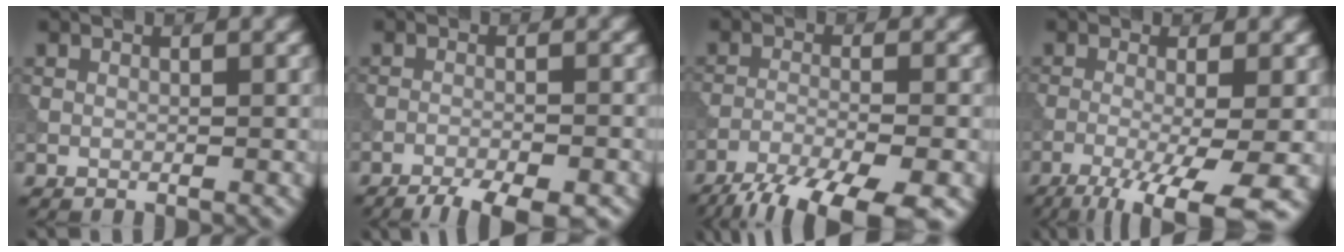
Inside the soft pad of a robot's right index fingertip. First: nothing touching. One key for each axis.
{"total": 8.0, "fx": -6.8, "fy": 1.9, "fz": 3.9, "tx": -0.056, "ty": -0.014, "tz": -0.092}
{"total": 11.0, "fx": -8.9, "fy": 2.5, "fz": 6.0, "tx": -0.111, "ty": -0.034, "tz": -0.138}
{"total": 9.0, "fx": -4.5, "fy": 2.3, "fz": 7.5, "tx": -0.117, "ty": -0.016, "tz": -0.072}